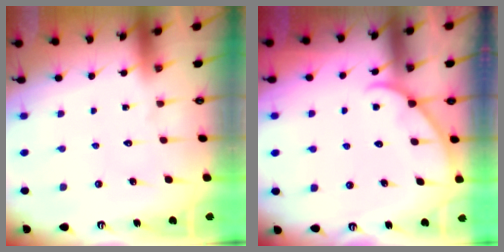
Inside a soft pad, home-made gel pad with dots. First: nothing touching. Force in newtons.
{"total": 4.1, "press": 4.1, "slide": 0.3}